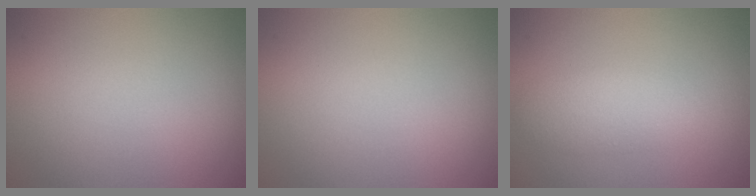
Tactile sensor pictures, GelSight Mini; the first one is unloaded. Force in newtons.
{"total": 0.0}
{"total": 2.9, "press": 2.9, "slide": 0.2}